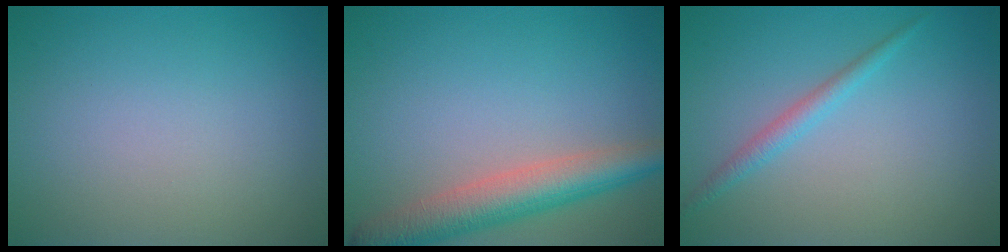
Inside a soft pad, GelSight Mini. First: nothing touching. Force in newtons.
{"total": 5.5, "press": 5.5, "slide": 0.4}
{"total": 1.6, "press": 1.6, "slide": 0.1}